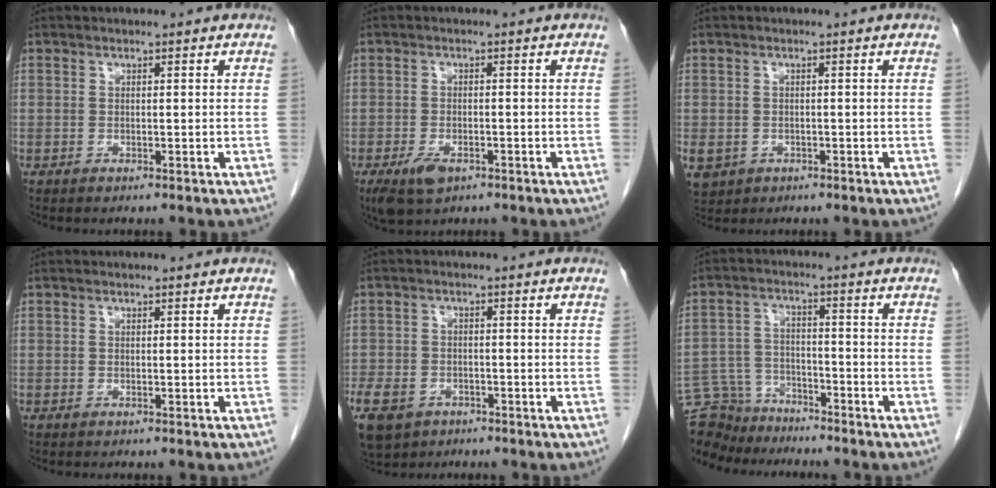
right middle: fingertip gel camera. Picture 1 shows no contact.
{"total": 4.5, "force": [-2.6, 2.2, 3.0], "torque": [-0.062, -0.006, -0.038]}
{"total": 6.5, "force": [-2.7, 5.5, 2.1], "torque": [-0.062, -0.003, -0.034]}
{"total": 0.0}
{"total": 14.0, "force": [-7.3, 10.6, 5.7], "torque": [-0.177, -0.009, -0.105]}
{"total": 10.7, "force": [-9.8, 4.3, 0.7], "torque": [-0.028, 0.023, -0.172]}